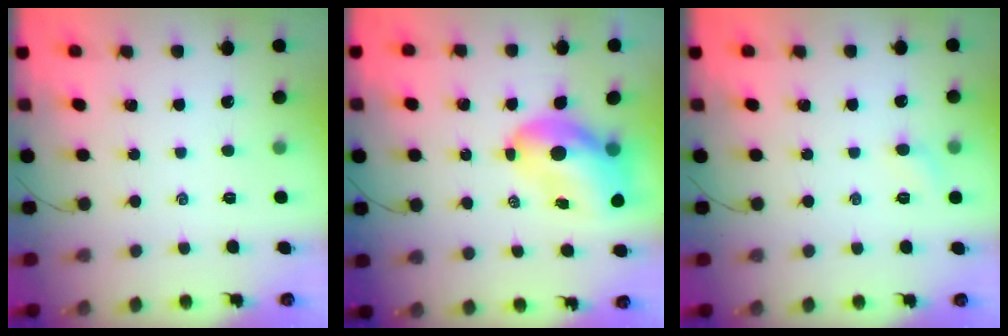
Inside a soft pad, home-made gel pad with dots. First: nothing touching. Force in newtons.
{"total": 8.8, "press": 8.4, "slide": 2.3}
{"total": 4.9, "press": 4.7, "slide": 1.5}